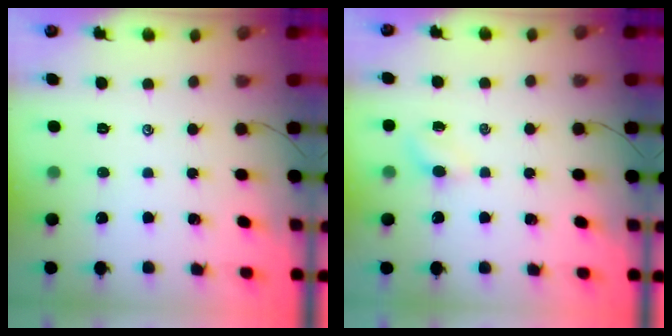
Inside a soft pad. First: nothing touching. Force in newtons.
{"total": 2.9, "press": 2.8, "slide": 0.9}